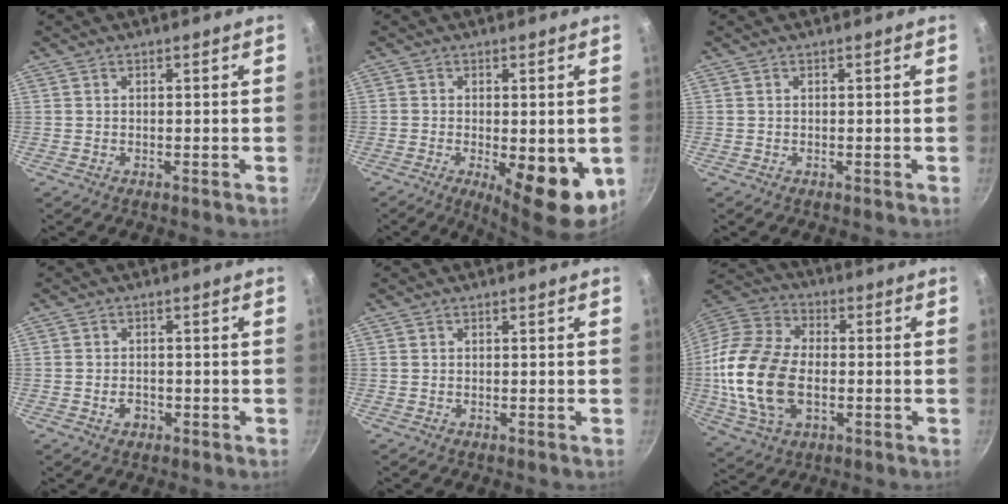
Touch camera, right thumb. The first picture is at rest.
{"total": 12.0, "force": [-3.0, 4.8, 10.6], "torque": [-0.123, -0.007, -0.027]}
{"total": 0.0}
{"total": 2.5, "force": [-1.0, 1.9, 1.3], "torque": [-0.016, 0.011, -0.015]}
{"total": 0.0}
{"total": 20.1, "force": [-2.2, 12.8, 15.3], "torque": [-0.298, 0.022, -0.045]}